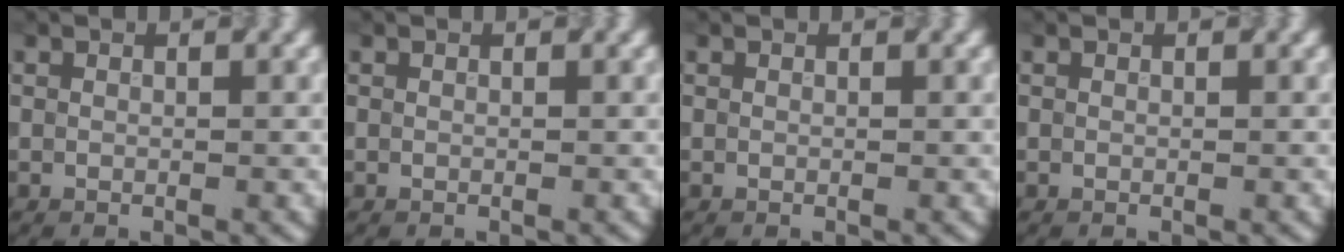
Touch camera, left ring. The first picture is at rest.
{"total": 0.0}
{"total": 0.0}
{"total": 0.0}